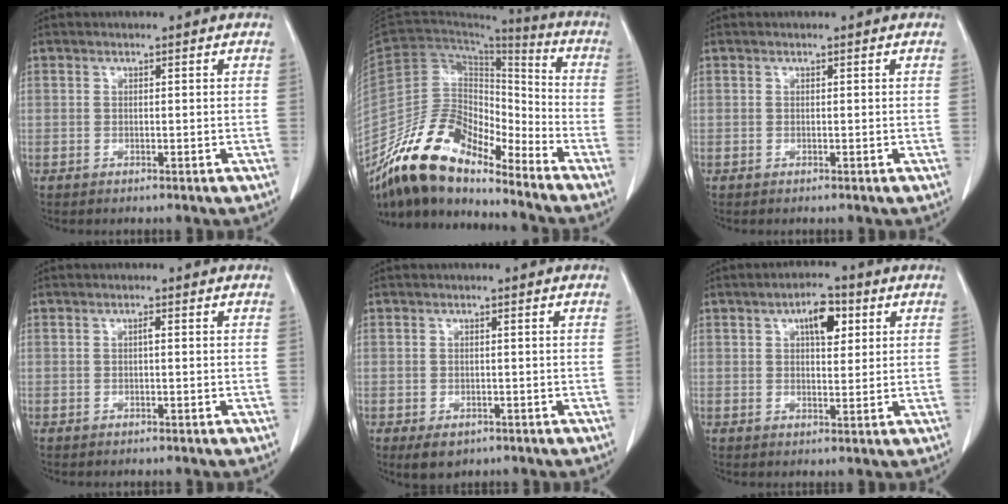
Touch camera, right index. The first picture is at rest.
{"total": 15.7, "force": [-13.2, 5.4, 6.6], "torque": [-0.110, 0.037, -0.244]}
{"total": 0.0}
{"total": 0.6, "force": [0.0, 0.1, 0.6], "torque": [-0.012, 0.001, 0.000]}
{"total": 3.1, "force": [-1.7, 2.1, 1.6], "torque": [-0.023, -0.004, -0.016]}
{"total": 5.4, "force": [2.2, 2.2, 4.4], "torque": [-0.072, 0.009, 0.034]}